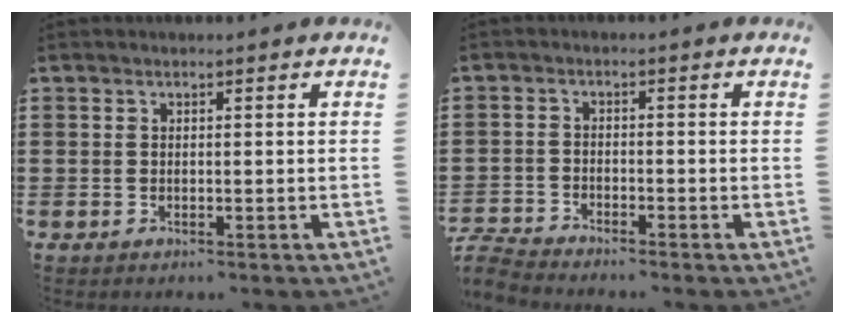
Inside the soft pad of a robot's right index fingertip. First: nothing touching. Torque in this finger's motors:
{"motor_torque": [-2.14, 0.00, -0.53, -0.21]}